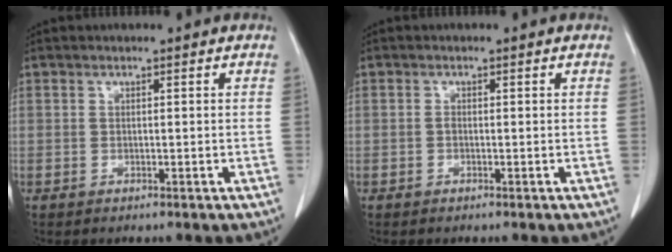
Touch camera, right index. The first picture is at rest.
{"total": 1.1, "force": [-0.3, 0.3, 1.0], "torque": [-0.021, 0.002, -0.007]}